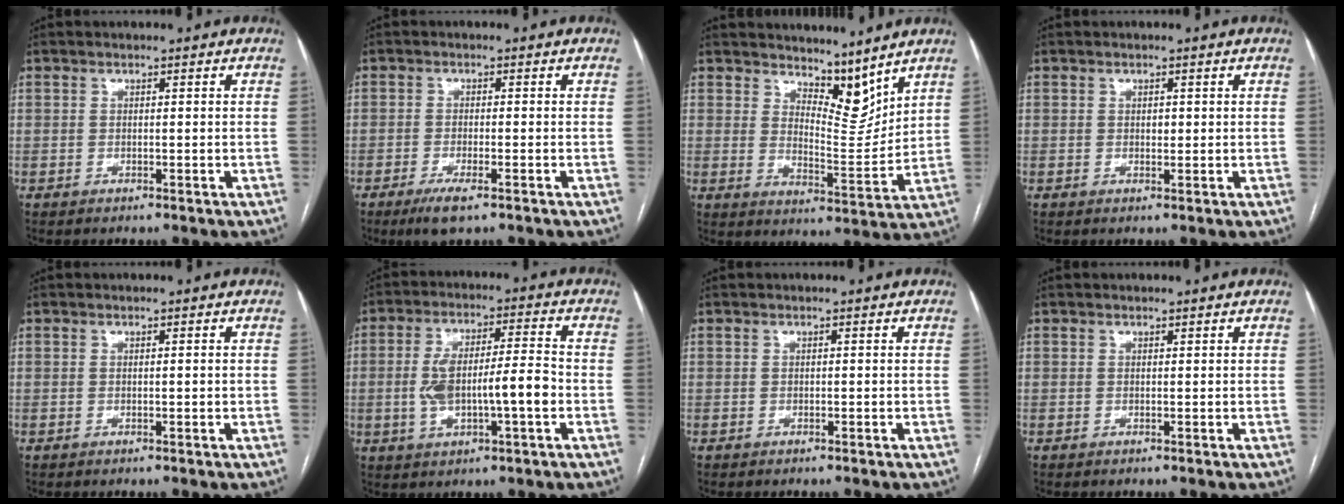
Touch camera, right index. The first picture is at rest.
{"total": 4.0, "force": [-2.6, 0.6, 3.1], "torque": [-0.058, -0.008, -0.043]}
{"total": 2.5, "force": [2.3, 0.6, 0.9], "torque": [-0.013, -0.007, 0.038]}
{"total": 1.0, "force": [0.2, 0.7, 0.8], "torque": [-0.008, 0.000, 0.004]}
{"total": 0.6, "force": [0.0, 0.0, 0.6], "torque": [-0.012, 0.002, 0.003]}
{"total": 10.8, "force": [-1.8, 2.6, 10.4], "torque": [-0.197, 0.021, -0.024]}
{"total": 0.0}
{"total": 0.0}